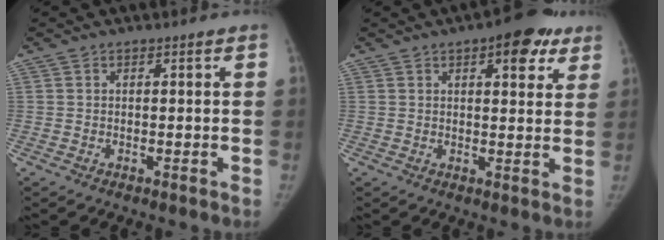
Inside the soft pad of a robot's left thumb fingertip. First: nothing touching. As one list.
[{"total": 9.4, "force": [5.0, 4.1, 6.8], "torque": [-0.051, -0.012, 0.059]}]